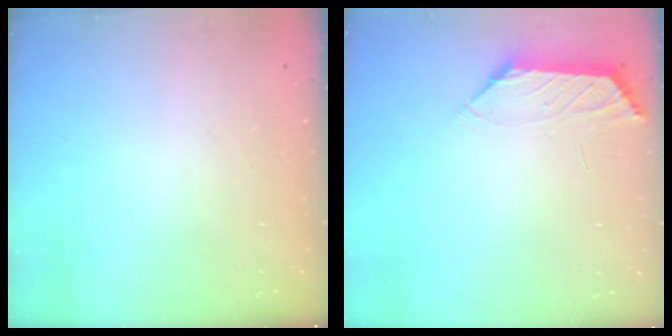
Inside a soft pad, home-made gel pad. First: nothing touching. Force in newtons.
{"total": 1.2, "press": 1.2, "slide": 0.4}